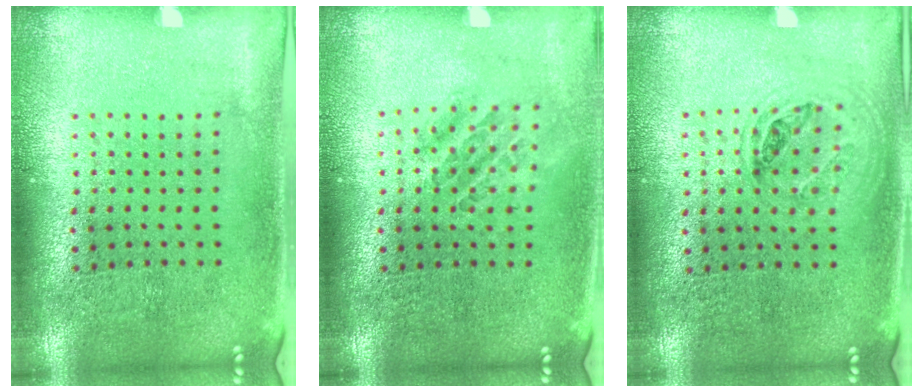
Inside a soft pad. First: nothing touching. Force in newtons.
{"total": 1.1, "press": 0.9, "slide": 0.5}
{"total": 1.0, "press": 0.9, "slide": 0.3}